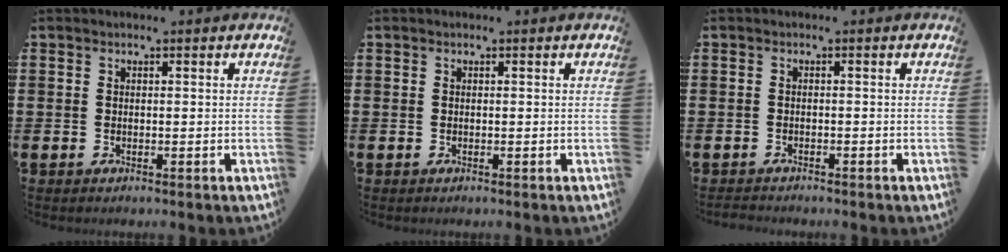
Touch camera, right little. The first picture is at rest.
{"total": 0.0}
{"total": 0.8, "force": [-0.7, 0.2, 0.1], "torque": [-0.004, -0.001, -0.016]}